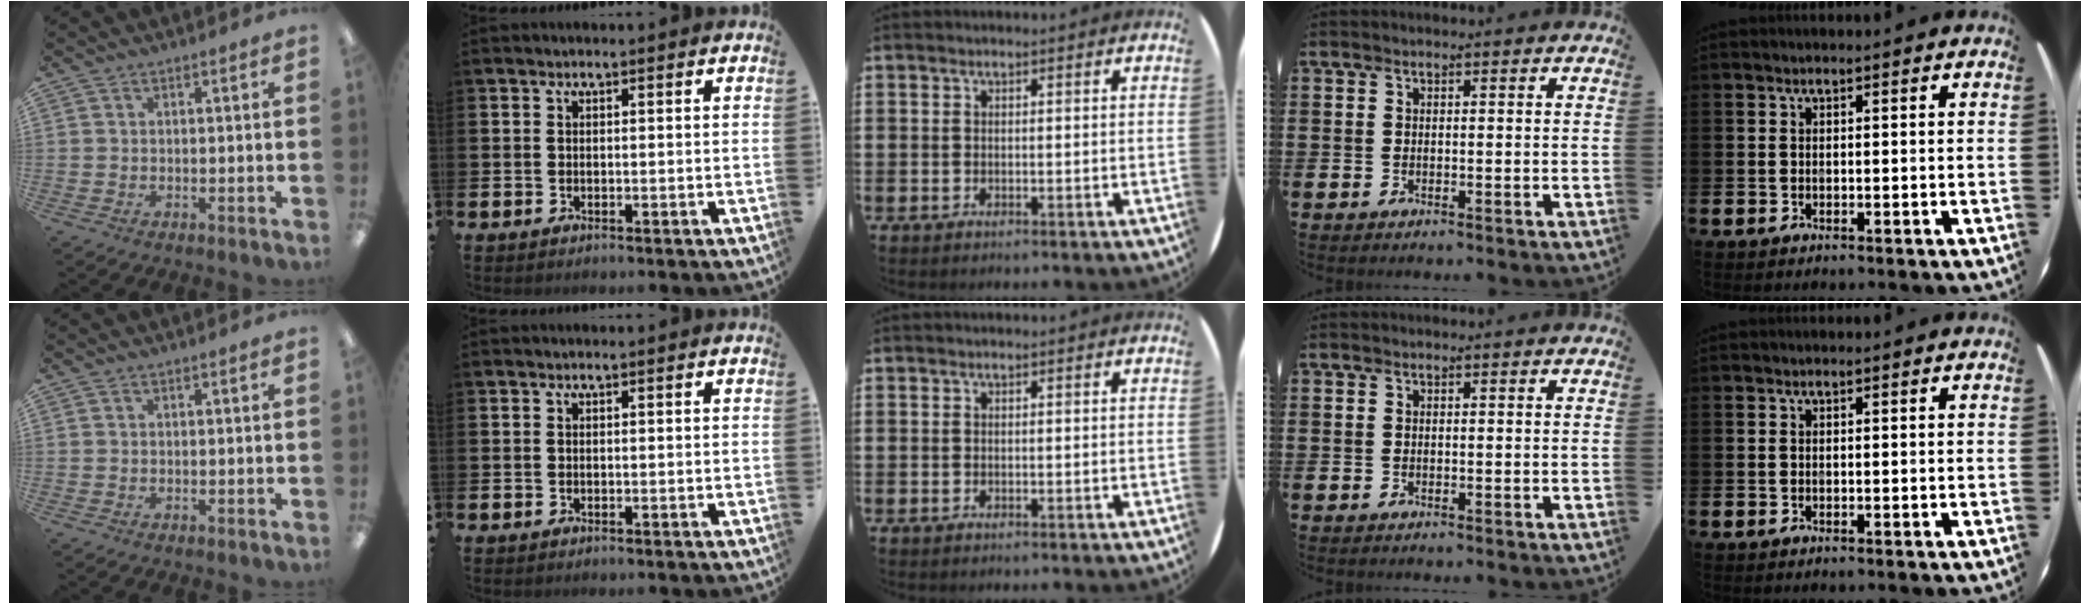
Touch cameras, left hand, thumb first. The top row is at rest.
{}